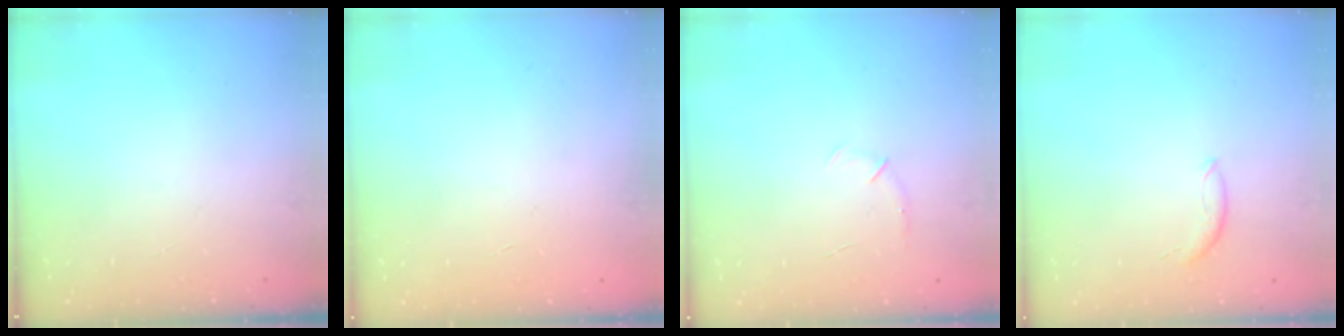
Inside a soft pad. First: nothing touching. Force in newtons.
{"total": 0.6, "press": 0.6, "slide": 0.2}
{"total": 4.1, "press": 4.0, "slide": 1.0}
{"total": 5.8, "press": 5.7, "slide": 0.7}